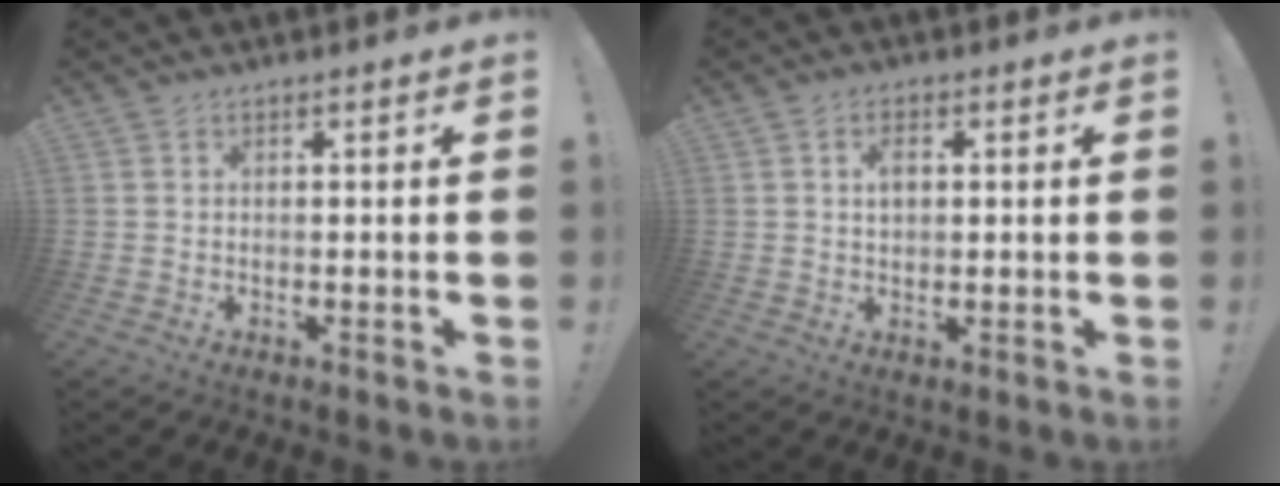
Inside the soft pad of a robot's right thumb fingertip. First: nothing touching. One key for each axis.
{"total": 3.1, "fx": 0.6, "fy": 2.1, "fz": 2.3, "tx": -0.030, "ty": 0.001, "tz": 0.006}